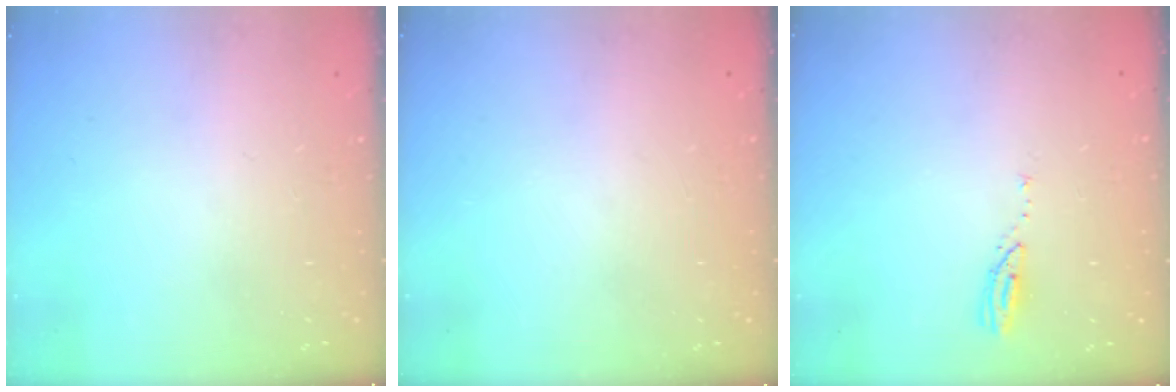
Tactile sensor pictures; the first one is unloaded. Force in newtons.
{"total": 0.0}
{"total": 2.9, "press": 2.9, "slide": 0.3}